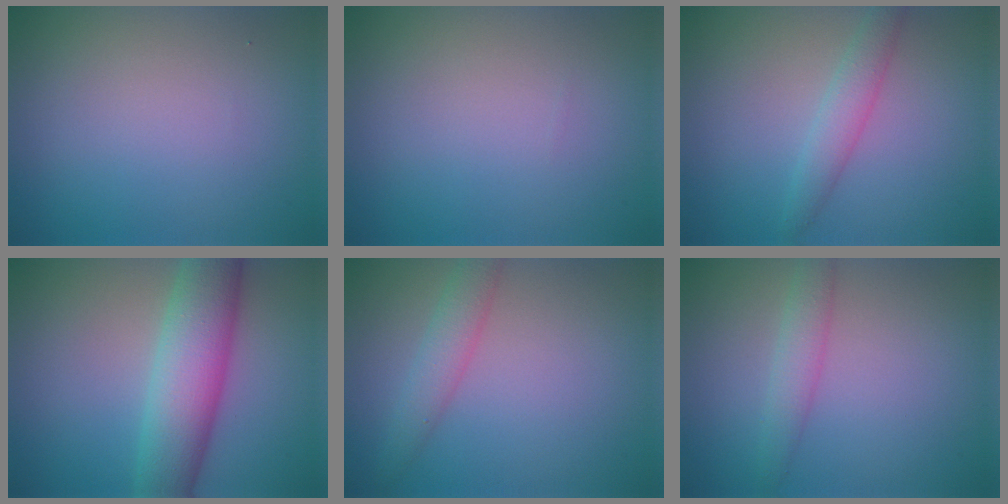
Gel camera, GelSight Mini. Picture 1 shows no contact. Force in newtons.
{"total": 0.0}
{"total": 2.3, "press": 2.3, "slide": 0.1}
{"total": 7.8, "press": 7.8, "slide": 0.1}
{"total": 2.7, "press": 2.7, "slide": 0.2}
{"total": 2.3, "press": 2.3, "slide": 0.0}